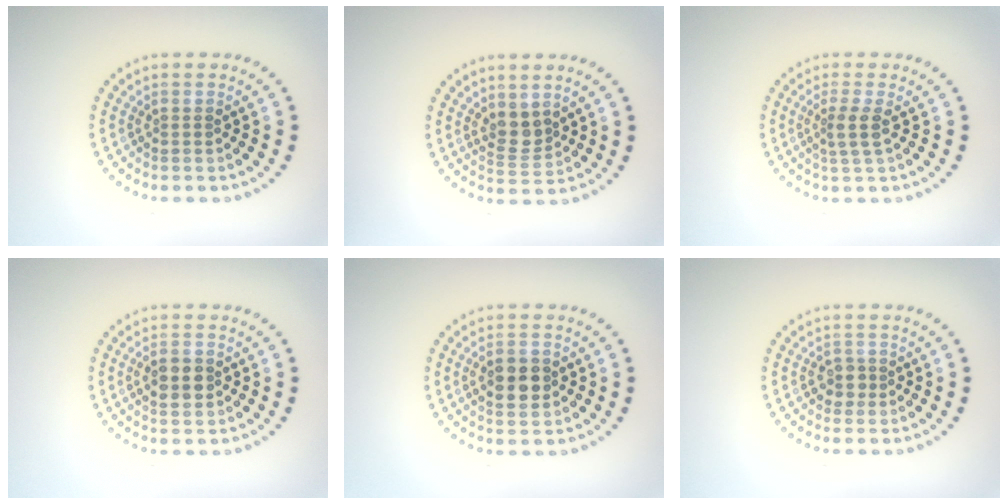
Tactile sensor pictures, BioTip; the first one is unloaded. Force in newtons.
{"total": 2.2, "press": 1.8, "slide": 1.2}
{"total": 1.8, "press": 1.5, "slide": 1.0}
{"total": 2.8, "press": 2.8, "slide": 0.1}
{"total": 3.6, "press": 3.6, "slide": 0.1}
{"total": 1.7, "press": 1.4, "slide": 0.8}